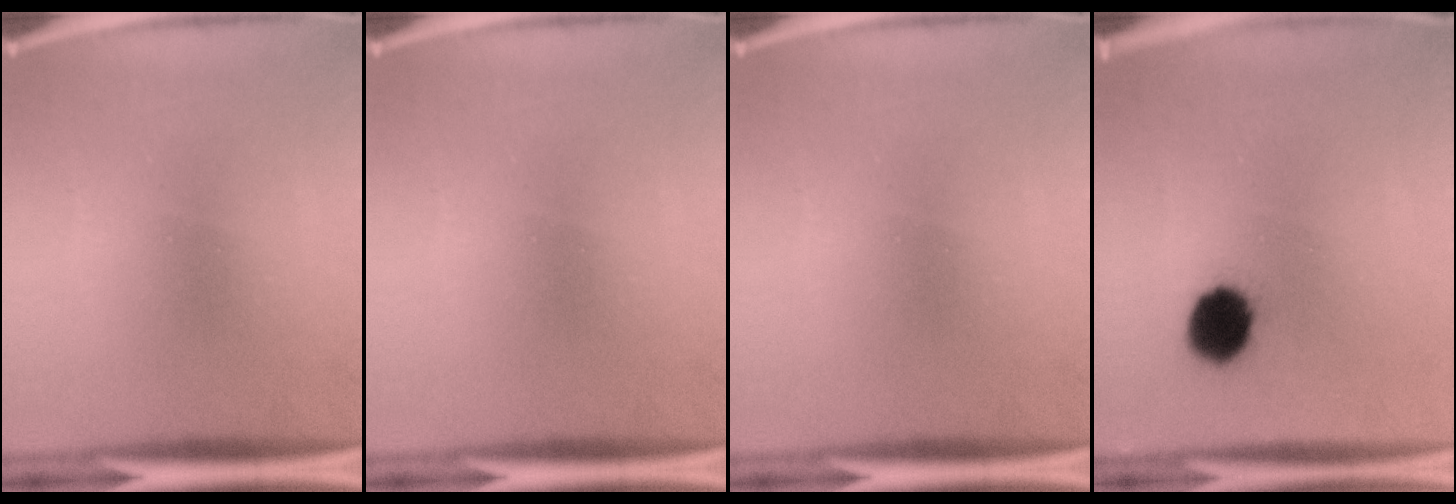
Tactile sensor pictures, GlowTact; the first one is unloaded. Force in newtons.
{"total": 0.0}
{"total": 0.0}
{"total": 9.1}